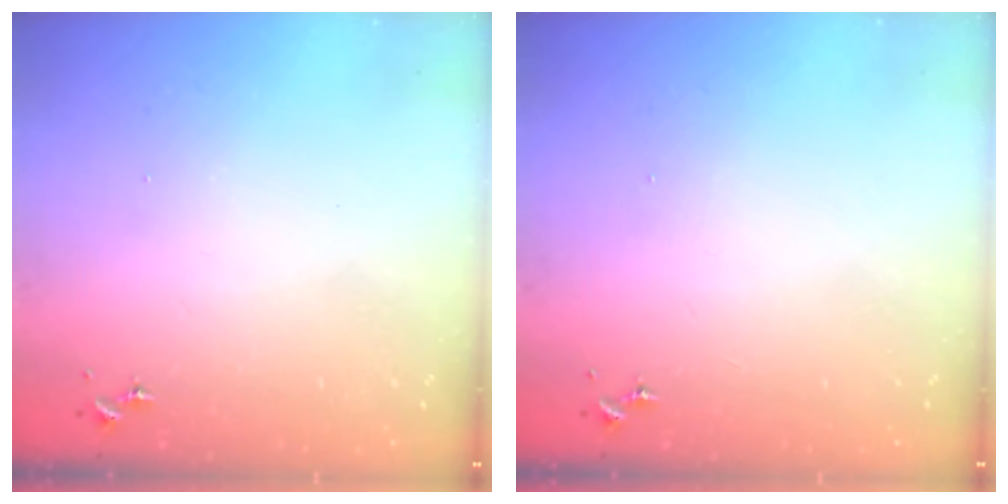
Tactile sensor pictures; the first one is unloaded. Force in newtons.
{"total": 0.0}